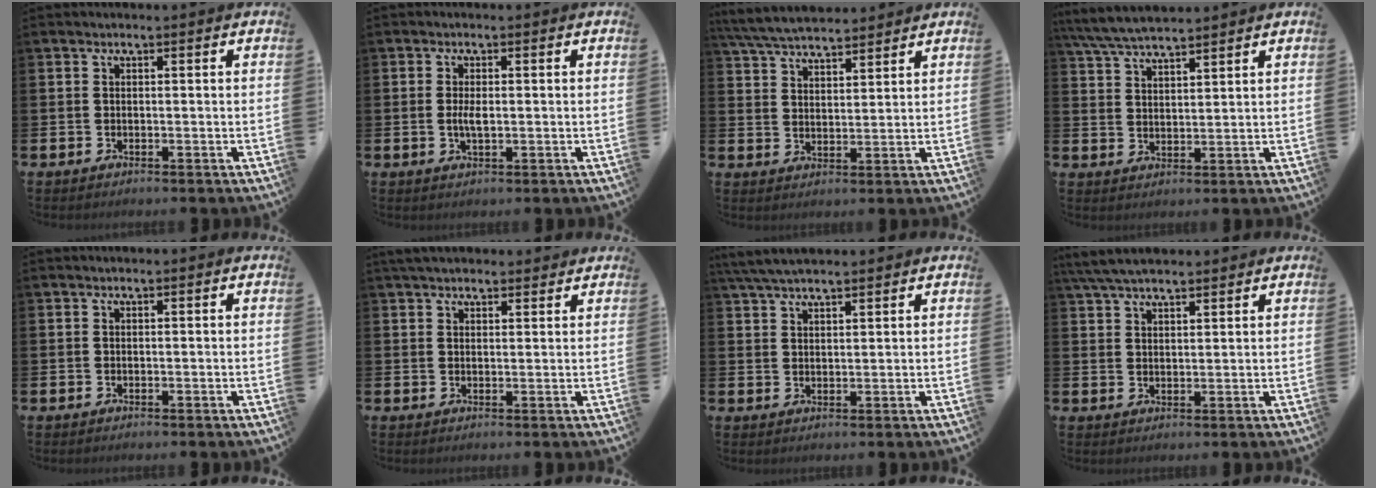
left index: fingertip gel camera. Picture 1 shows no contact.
{"total": 2.2, "force": [0.0, 0.9, 2.0], "torque": [-0.032, -0.001, -0.003]}
{"total": 6.0, "force": [5.7, 1.0, 1.3], "torque": [-0.045, -0.022, 0.104]}
{"total": 5.9, "force": [5.6, 0.8, 1.7], "torque": [-0.052, -0.021, 0.102]}
{"total": 0.0}
{"total": 3.3, "force": [3.1, 0.9, 0.9], "torque": [-0.009, -0.010, 0.055]}
{"total": 4.6, "force": [4.2, 0.9, 1.8], "torque": [-0.038, -0.011, 0.077]}
{"total": 5.2, "force": [4.7, 1.2, 1.8], "torque": [-0.040, -0.012, 0.087]}